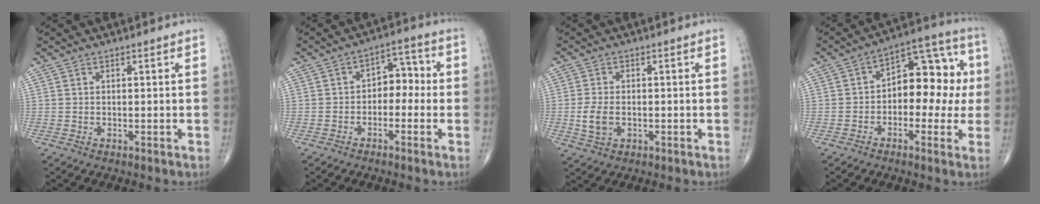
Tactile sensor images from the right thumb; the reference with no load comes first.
{"total": 6.1, "force": [-1.0, 4.2, 4.2], "torque": [-0.031, 0.036, -0.030]}
{"total": 4.5, "force": [-0.7, 2.8, 3.4], "torque": [-0.075, -0.001, -0.011]}
{"total": 13.6, "force": [-0.2, 8.4, 10.7], "torque": [-0.100, 0.048, -0.015]}